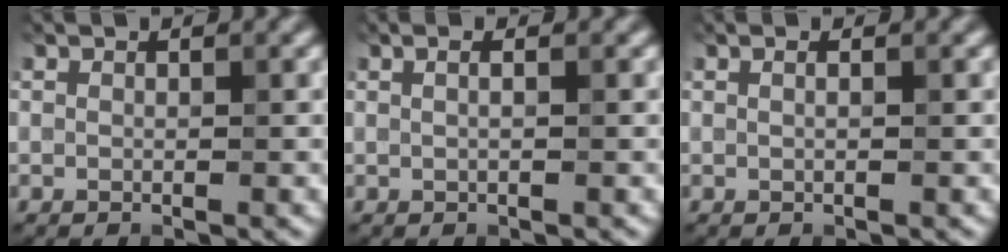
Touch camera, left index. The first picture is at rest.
{"total": 1.9, "force": [0.7, 0.9, 1.4], "torque": [-0.006, 0.009, -0.009]}
{"total": 1.0, "force": [0.4, 0.5, 0.8], "torque": [-0.001, -0.005, -0.003]}